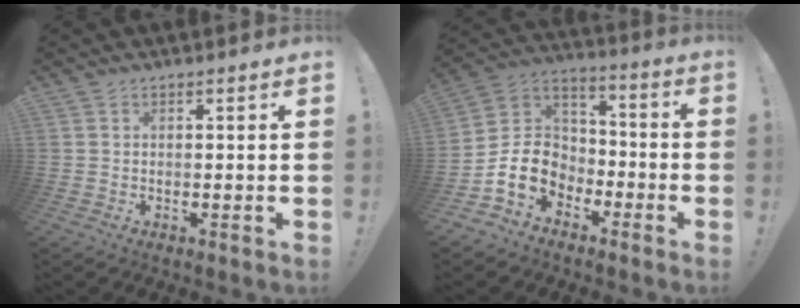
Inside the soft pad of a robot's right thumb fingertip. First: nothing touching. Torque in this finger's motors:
{"motor_torque": [0.70, 0.00, 0.96, -0.92, 0.05]}